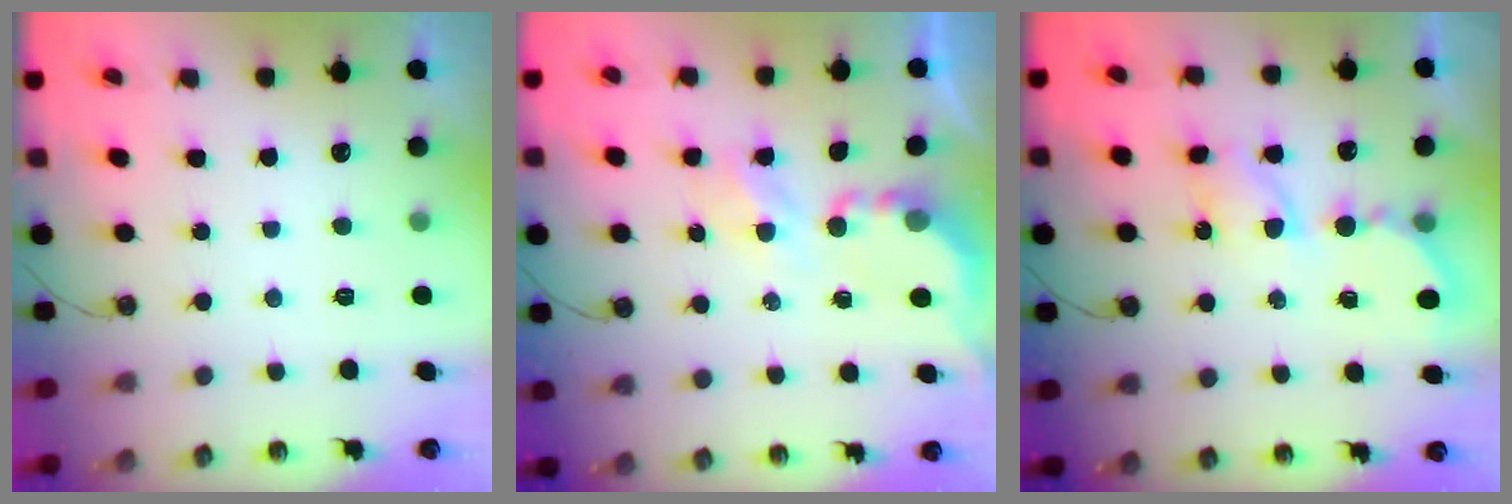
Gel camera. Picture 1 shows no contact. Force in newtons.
{"total": 5.2, "press": 5.2, "slide": 0.4}
{"total": 6.3, "press": 6.3, "slide": 0.6}